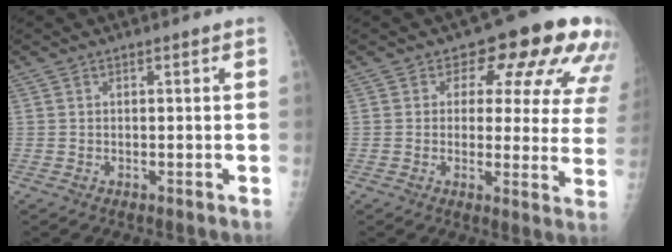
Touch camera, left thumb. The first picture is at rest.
{"total": 14.9, "force": [8.0, 7.8, 9.8], "torque": [-0.064, -0.034, 0.074]}